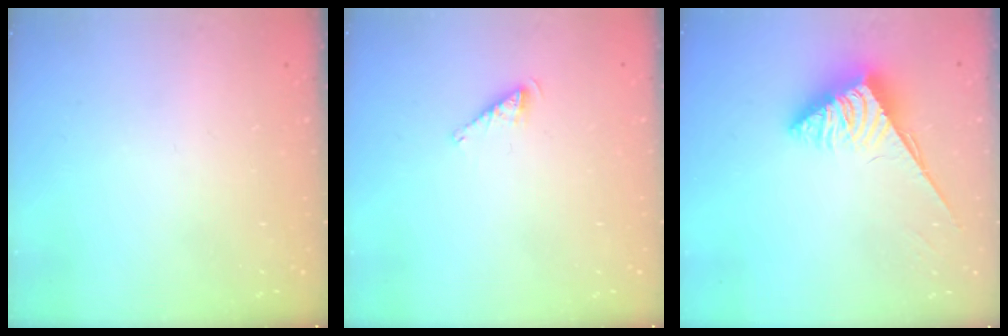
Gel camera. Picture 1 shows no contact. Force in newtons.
{"total": 4.0, "press": 3.9, "slide": 0.4}
{"total": 3.8, "press": 3.7, "slide": 0.6}